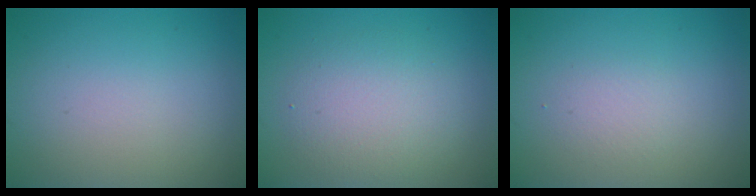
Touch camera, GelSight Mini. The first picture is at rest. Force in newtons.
{"total": 4.0, "press": 4.0, "slide": 0.0}
{"total": 1.4, "press": 1.4, "slide": 0.1}